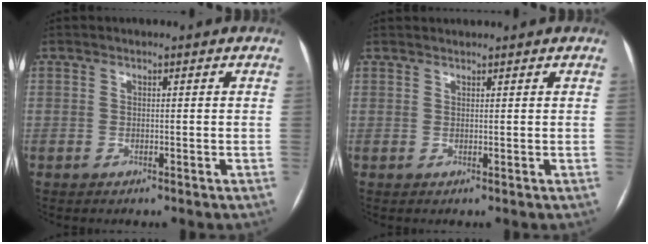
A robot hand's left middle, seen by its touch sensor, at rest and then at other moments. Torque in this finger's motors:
{"motor_torque": [0.34, -0.70, -0.43, -0.21]}